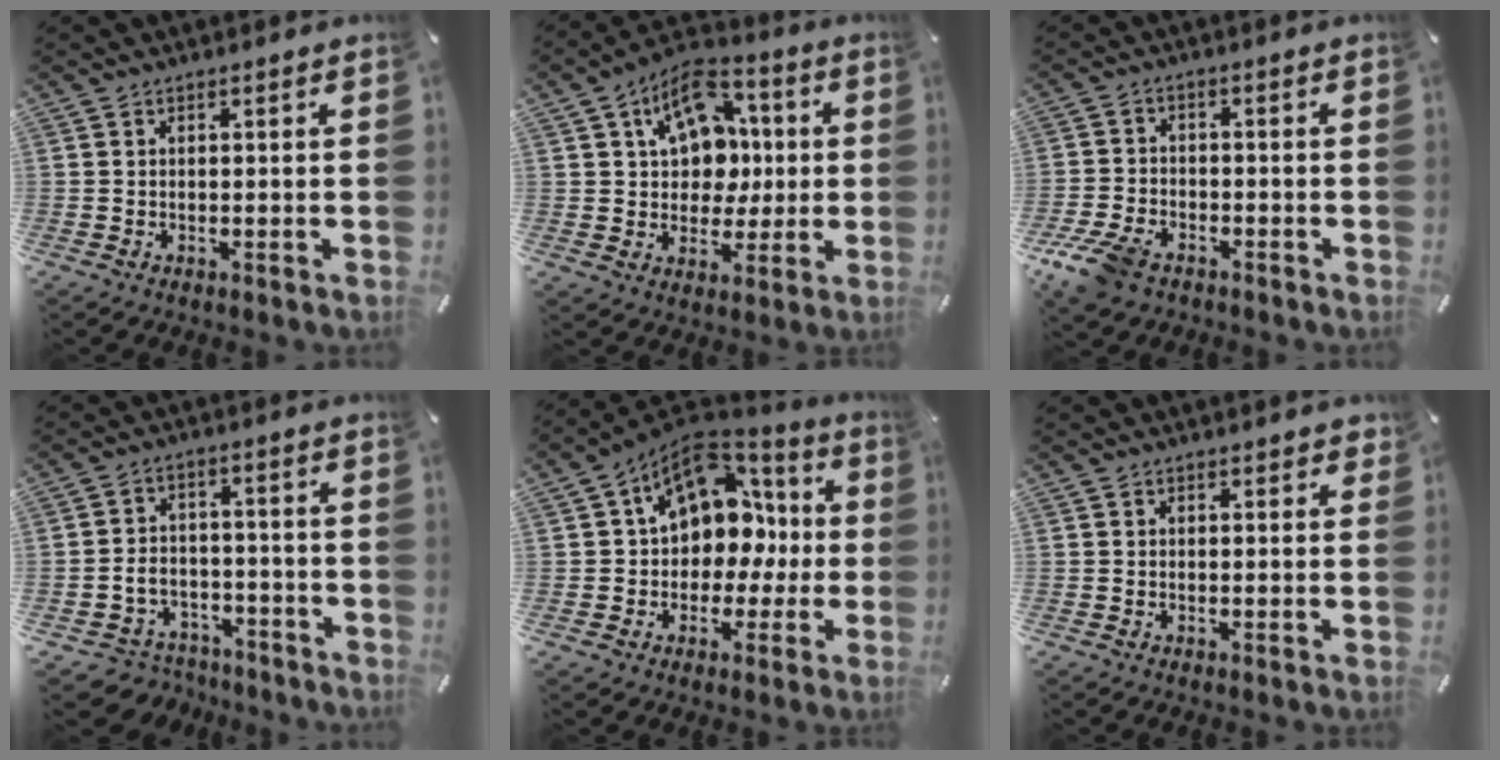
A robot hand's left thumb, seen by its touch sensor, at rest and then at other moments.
{"total": 14.0, "force": [3.9, 11.4, 7.1], "torque": [-0.111, -0.010, 0.078]}
{"total": 7.4, "force": [-4.8, 4.2, 3.7], "torque": [-0.089, 0.016, -0.094]}
{"total": 6.0, "force": [-2.7, 5.2, 1.4], "torque": [-0.040, 0.015, -0.051]}
{"total": 15.8, "force": [5.1, 11.7, 9.2], "torque": [-0.145, -0.034, 0.095]}
{"total": 1.1, "force": [0.8, 0.6, 0.4], "torque": [0.007, -0.005, 0.012]}